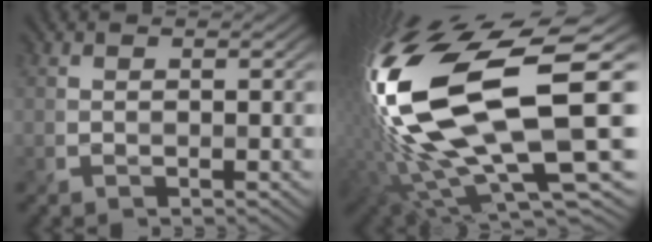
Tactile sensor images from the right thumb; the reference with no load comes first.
{"total": 19.8, "force": [1.5, 6.8, 18.5], "torque": [-0.401, -0.035, 0.048]}